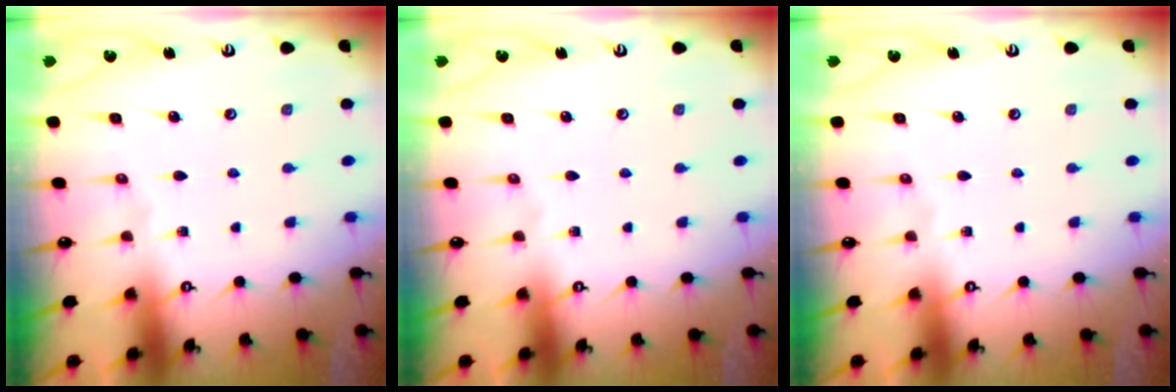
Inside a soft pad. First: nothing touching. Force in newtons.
{"total": 0.0}
{"total": 0.0}